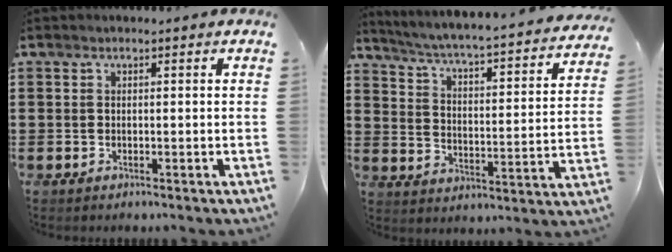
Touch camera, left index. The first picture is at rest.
{"total": 3.3, "force": [2.9, -0.6, 1.5], "torque": [-0.048, -0.038, 0.034]}